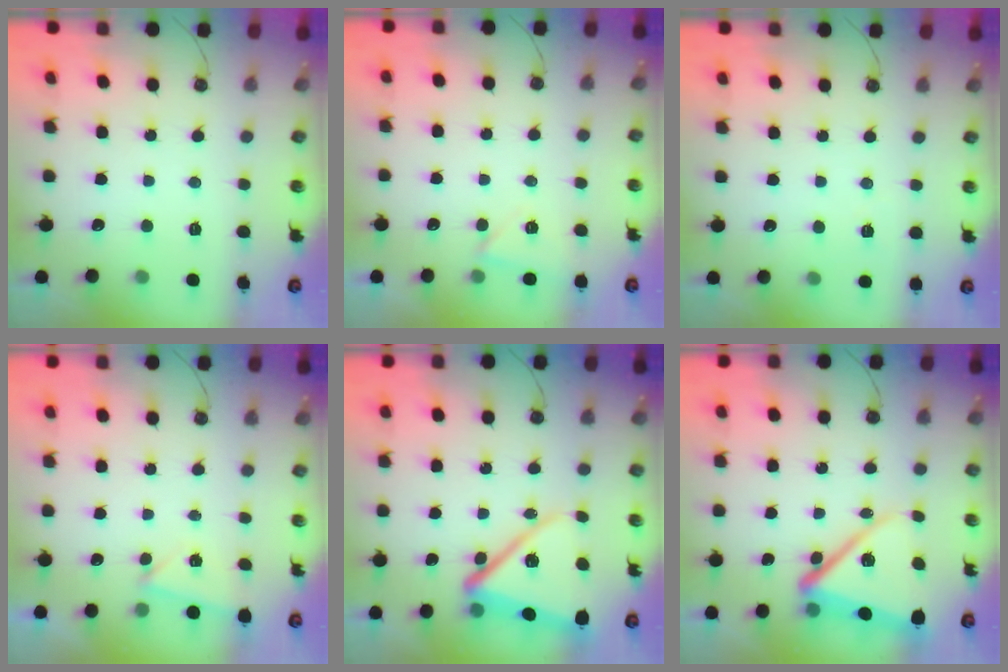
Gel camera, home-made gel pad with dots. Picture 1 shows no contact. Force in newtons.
{"total": 3.5, "press": 3.3, "slide": 1.1}
{"total": 10.4, "press": 2.6, "slide": 10.0}
{"total": 1.8, "press": 1.4, "slide": 1.2}
{"total": 15.5, "press": 15.4, "slide": 1.5}
{"total": 15.2, "press": 15.2, "slide": 1.4}